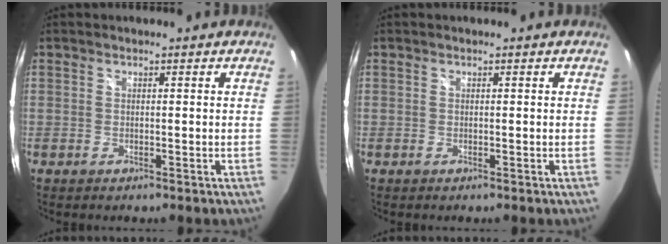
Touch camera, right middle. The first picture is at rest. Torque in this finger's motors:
{"motor_torque": [0.00, 0.00, 0.00, 0.00]}